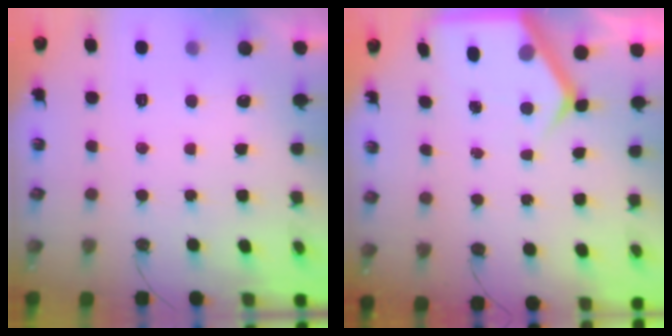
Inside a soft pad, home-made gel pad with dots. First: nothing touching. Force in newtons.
{"total": 8.4, "press": 8.3, "slide": 0.7}